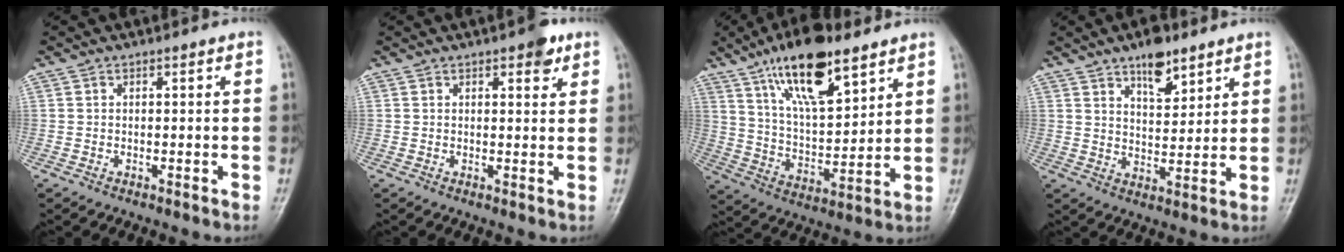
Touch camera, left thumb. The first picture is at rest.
{"total": 3.9, "force": [2.2, 1.6, 2.8], "torque": [-0.024, -0.007, 0.025]}
{"total": 17.6, "force": [10.8, 6.4, 12.4], "torque": [-0.188, -0.049, 0.199]}
{"total": 8.0, "force": [5.3, 3.4, 4.9], "torque": [-0.054, -0.034, 0.086]}